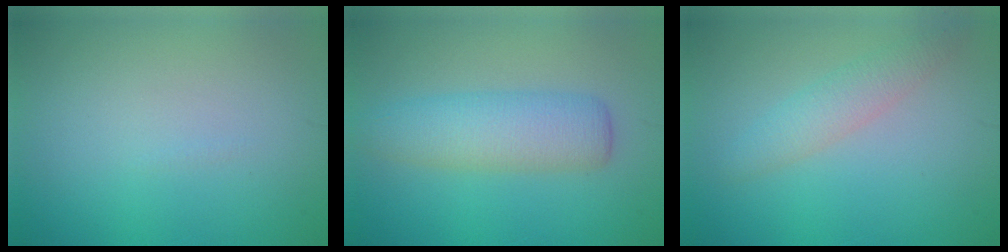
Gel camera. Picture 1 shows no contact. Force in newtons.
{"total": 4.6, "press": 4.6, "slide": 0.1}
{"total": 2.3, "press": 2.3, "slide": 0.0}